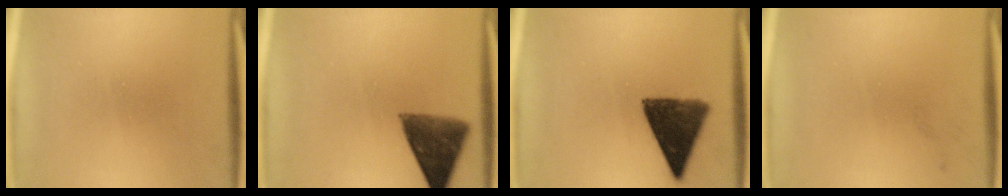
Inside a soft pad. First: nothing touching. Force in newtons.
{"total": 9.5}
{"total": 11.3}
{"total": 1.1}